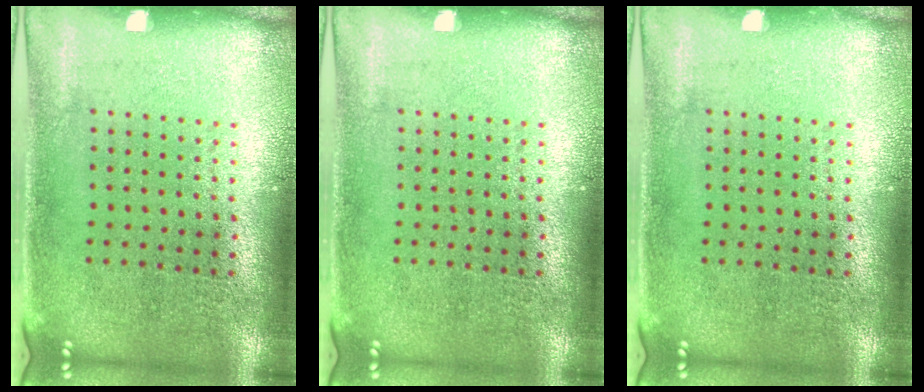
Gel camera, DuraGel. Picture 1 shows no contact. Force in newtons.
{"total": 0.0}
{"total": 0.0}